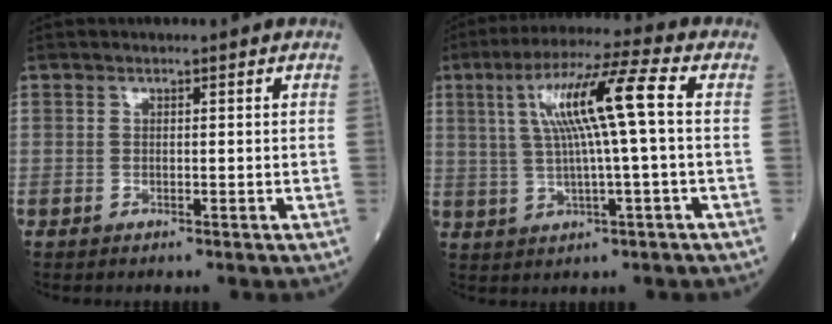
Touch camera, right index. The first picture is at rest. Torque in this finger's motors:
{"motor_torque": [1.39, 0.19, 0.42, 0.21]}